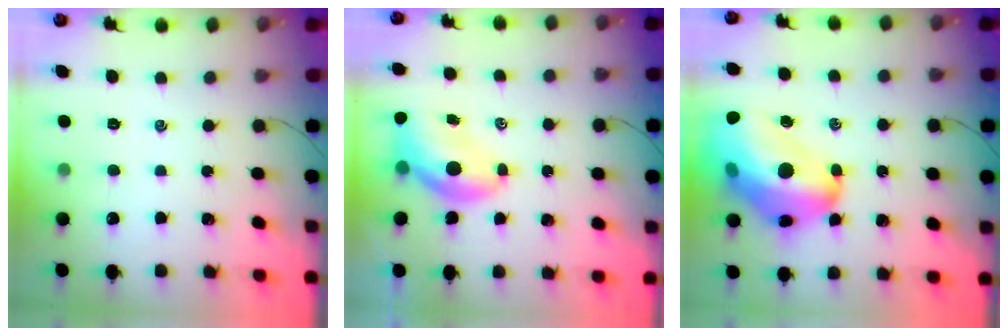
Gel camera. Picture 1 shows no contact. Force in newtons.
{"total": 8.4, "press": 8.2, "slide": 1.6}
{"total": 25.8, "press": 25.0, "slide": 6.4}